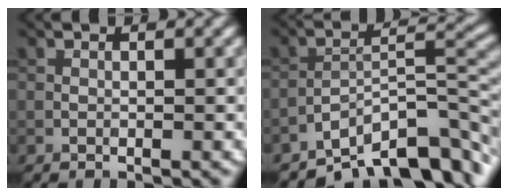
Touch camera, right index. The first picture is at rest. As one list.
[{"total": 9.2, "force": [-7.0, 2.8, 5.2], "torque": [-0.058, 0.005, -0.128]}]